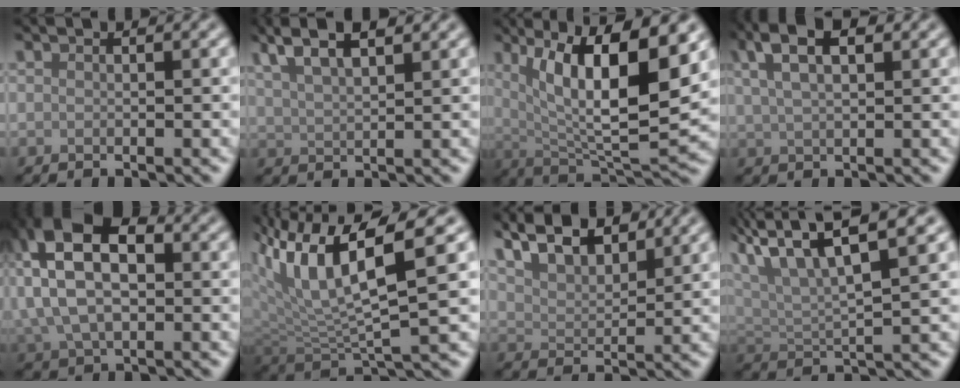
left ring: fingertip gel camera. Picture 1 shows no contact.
{"total": 6.5, "force": [4.4, 2.3, 4.3], "torque": [-0.079, 0.030, 0.059]}
{"total": 11.7, "force": [3.9, 3.3, 10.5], "torque": [-0.162, -0.007, 0.072]}
{"total": 5.5, "force": [2.9, 2.3, 4.0], "torque": [-0.075, 0.016, 0.049]}
{"total": 11.2, "force": [2.5, 6.9, 8.4], "torque": [-0.173, 0.021, 0.039]}
{"total": 8.9, "force": [3.7, 2.6, 7.6], "torque": [-0.150, 0.002, 0.071]}
{"total": 7.1, "force": [5.7, 2.5, 3.5], "torque": [-0.068, 0.018, 0.077]}
{"total": 6.8, "force": [4.0, 1.6, 5.3], "torque": [-0.096, 0.016, 0.069]}